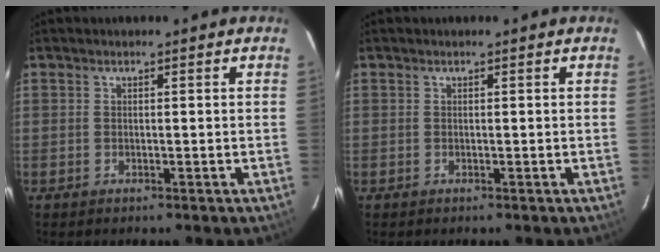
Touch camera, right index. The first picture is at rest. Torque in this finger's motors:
{"motor_torque": [0.00, 0.00, 0.00, 0.00]}